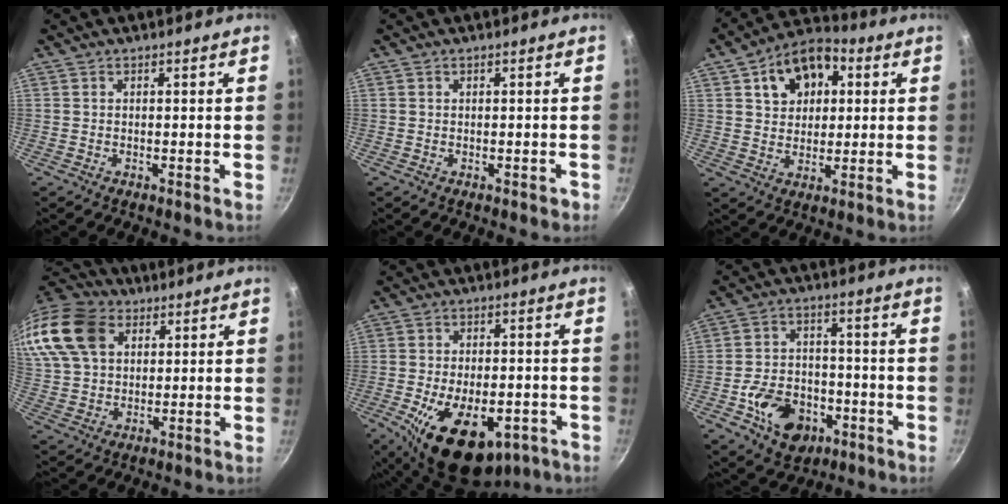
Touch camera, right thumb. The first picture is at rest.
{"total": 0.9, "force": [-0.3, 0.6, 0.6], "torque": [-0.001, 0.007, 0.001]}
{"total": 13.1, "force": [4.2, 9.3, 8.2], "torque": [-0.093, 0.011, 0.059]}
{"total": 20.8, "force": [8.8, 14.6, 11.9], "torque": [-0.257, 0.015, 0.164]}
{"total": 16.6, "force": [-6.7, 9.2, 12.1], "torque": [-0.176, 0.010, -0.088]}
{"total": 13.0, "force": [-5.2, 9.4, 7.3], "torque": [-0.095, 0.037, -0.076]}